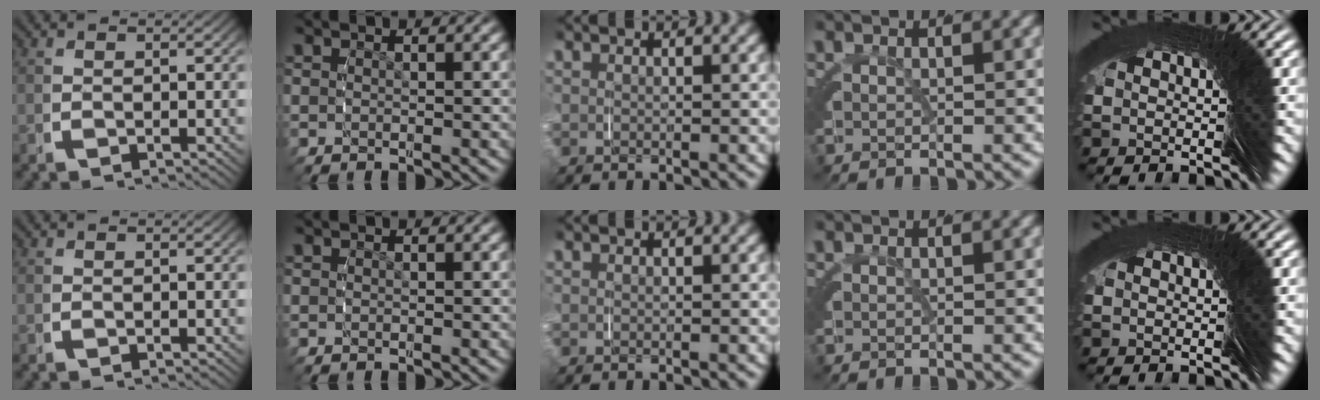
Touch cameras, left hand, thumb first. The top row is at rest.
{}